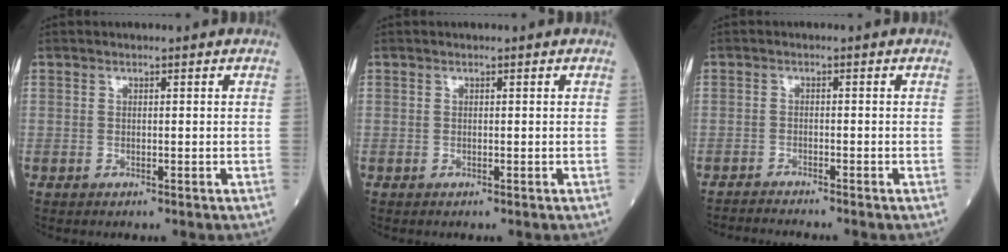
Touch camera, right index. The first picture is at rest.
{"total": 0.0}
{"total": 3.9, "force": [-3.7, -0.6, 0.9], "torque": [-0.008, -0.015, -0.063]}